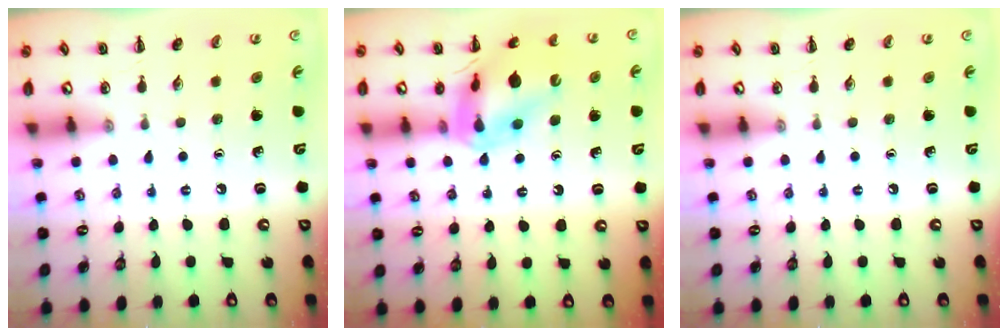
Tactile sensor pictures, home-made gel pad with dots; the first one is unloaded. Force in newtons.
{"total": 15.7, "press": 15.5, "slide": 2.5}
{"total": 0.0}